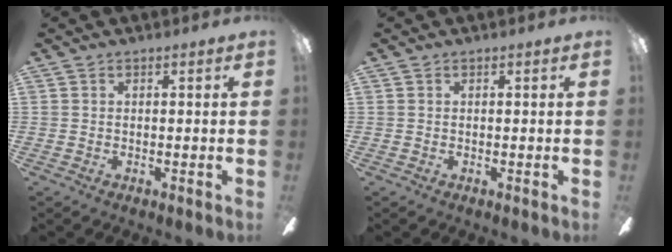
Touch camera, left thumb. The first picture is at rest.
{"total": 0.0}